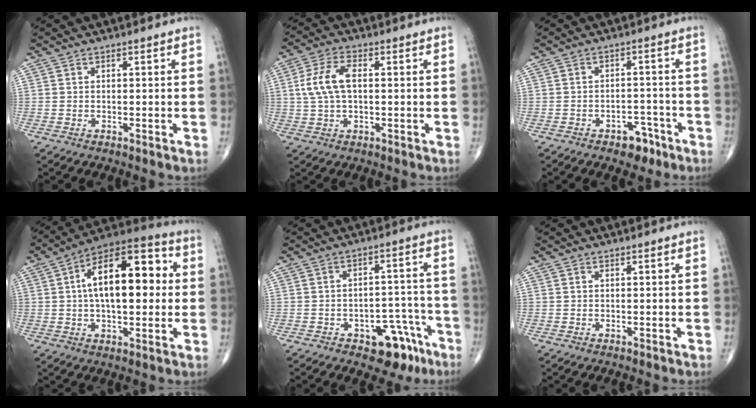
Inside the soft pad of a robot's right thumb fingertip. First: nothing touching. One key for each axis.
{"total": 7.7, "fx": 0.8, "fy": 4.0, "fz": 6.5, "tx": -0.143, "ty": 0.016, "tz": 0.015}
{"total": 4.8, "fx": -3.1, "fy": 2.9, "fz": 2.3, "tx": -0.009, "ty": 0.028, "tz": -0.041}
{"total": 19.4, "fx": 2.6, "fy": 9.4, "fz": 16.8, "tx": -0.238, "ty": 0.030, "tz": 0.031}
{"total": 9.5, "fx": -5.4, "fy": 5.3, "fz": 5.7, "tx": -0.035, "ty": 0.048, "tz": -0.067}
{"total": 0.0}